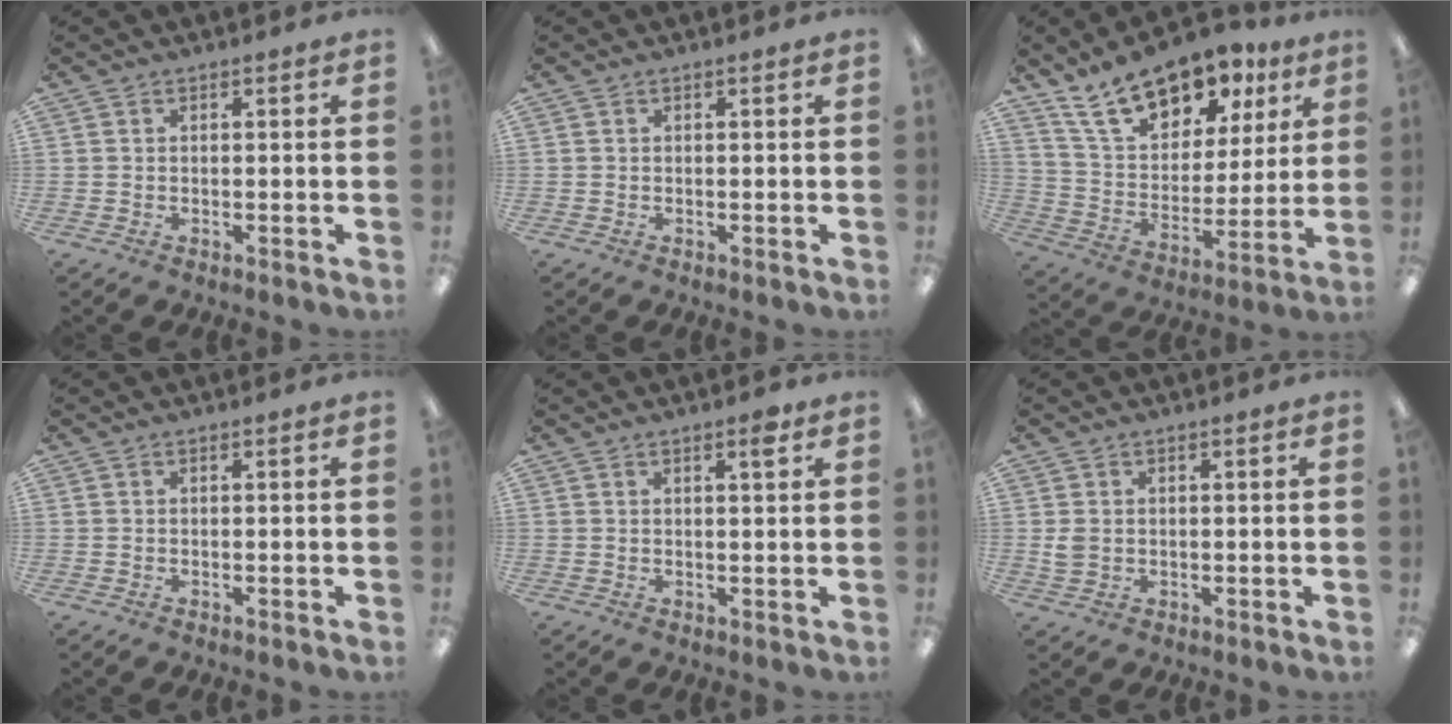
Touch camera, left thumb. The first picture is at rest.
{"total": 0.0}
{"total": 18.5, "force": [13.1, 9.6, 8.9], "torque": [-0.160, -0.068, 0.235]}
{"total": 0.0}
{"total": 2.6, "force": [1.7, 0.5, 1.9], "torque": [-0.025, -0.005, 0.025]}
{"total": 2.6, "force": [0.4, 2.1, 1.4], "torque": [-0.020, 0.001, 0.005]}